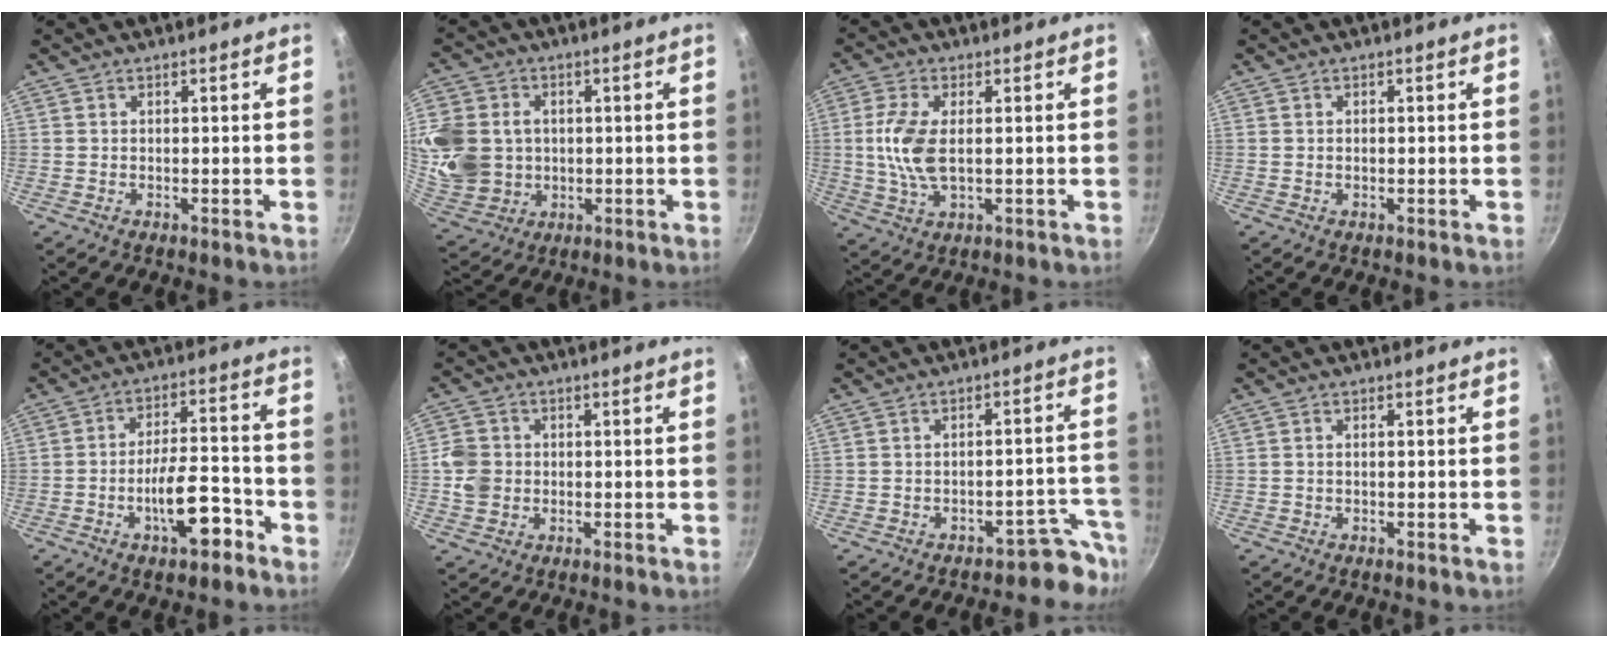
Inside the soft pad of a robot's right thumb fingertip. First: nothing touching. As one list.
[{"total": 17.2, "force": [1.2, 14.7, 9.0], "torque": [-0.193, 0.000, 0.033]}, {"total": 8.8, "force": [0.6, 4.2, 7.7], "torque": [-0.162, 0.000, 0.010]}, {"total": 0.7, "force": [0.0, 0.5, 0.5], "torque": [-0.007, 0.003, -0.001]}, {"total": 11.0, "force": [-5.3, 4.2, 8.6], "torque": [-0.113, 0.047, -0.082]}, {"total": 5.5, "force": [-0.5, 5.0, 2.3], "torque": [-0.027, 0.008, -0.015]}, {"total": 5.6, "force": [-4.7, 2.7, 1.2], "torque": [0.045, 0.064, -0.063]}, {"total": 0.6, "force": [-0.1, 0.3, 0.5], "torque": [-0.009, 0.004, -0.002]}]